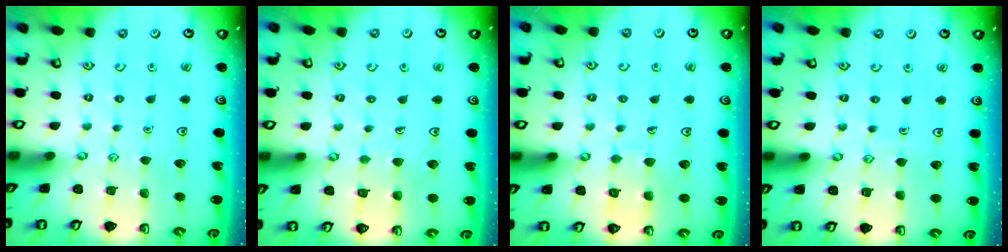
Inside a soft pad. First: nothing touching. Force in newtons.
{"total": 4.0, "press": 4.0, "slide": 0.3}
{"total": 6.8, "press": 6.8, "slide": 0.4}
{"total": 2.6, "press": 2.5, "slide": 0.3}